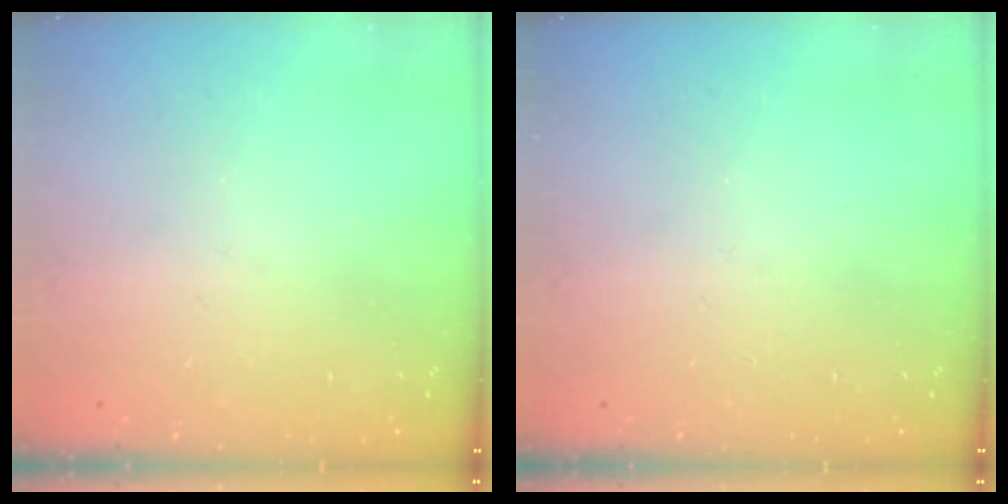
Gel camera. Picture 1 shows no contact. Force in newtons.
{"total": 0.0}